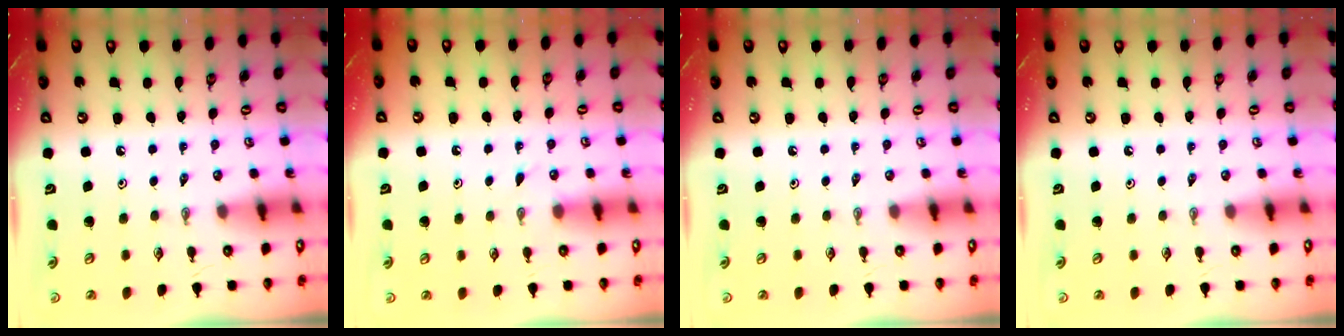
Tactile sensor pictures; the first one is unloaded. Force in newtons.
{"total": 2.9, "press": 2.8, "slide": 0.4}
{"total": 0.0}
{"total": 0.0}